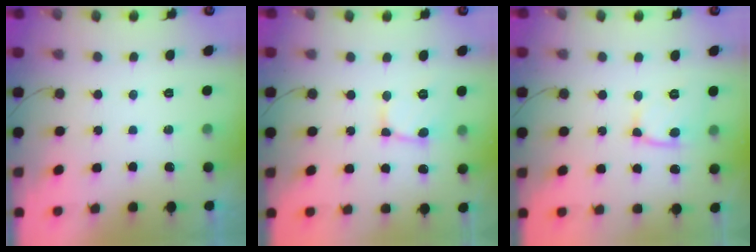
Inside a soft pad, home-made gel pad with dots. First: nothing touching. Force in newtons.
{"total": 3.5, "press": 3.4, "slide": 0.5}
{"total": 10.4, "press": 10.3, "slide": 1.3}